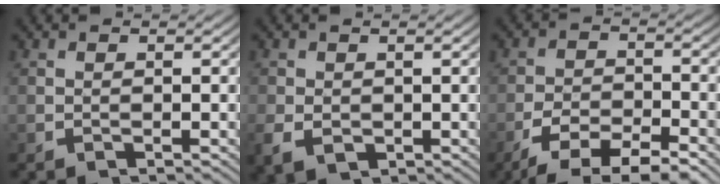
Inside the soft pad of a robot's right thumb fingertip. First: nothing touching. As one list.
[{"total": 2.7, "force": [-0.4, 2.1, 1.7], "torque": [-0.040, -0.018, 0.008]}, {"total": 7.6, "force": [-5.0, 3.7, 4.4], "torque": [-0.077, -0.028, -0.068]}]